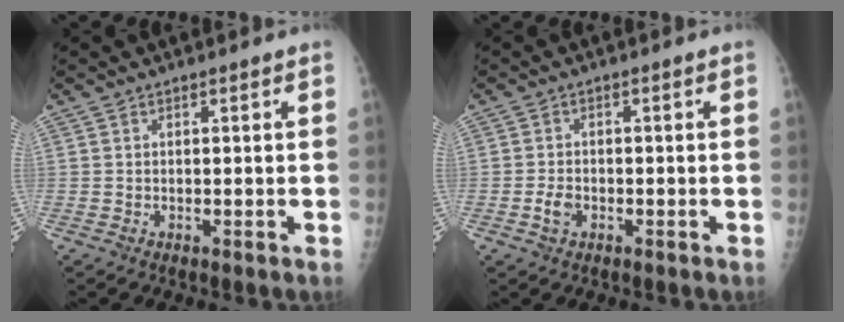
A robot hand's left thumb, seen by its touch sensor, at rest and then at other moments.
{"total": 2.6, "force": [-1.3, 1.7, 1.4], "torque": [-0.027, 0.008, -0.024]}